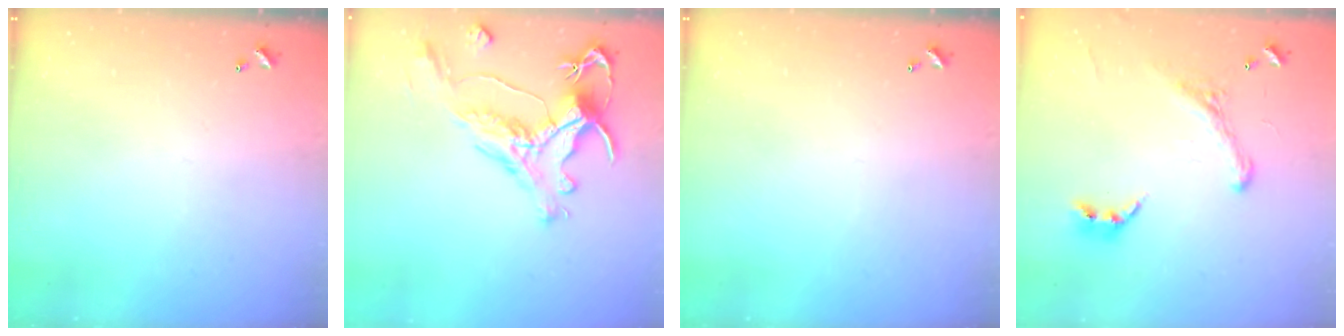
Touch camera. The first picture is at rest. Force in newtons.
{"total": 1.8, "press": 1.2, "slide": 1.3}
{"total": 0.0}
{"total": 2.9, "press": 2.7, "slide": 1.2}